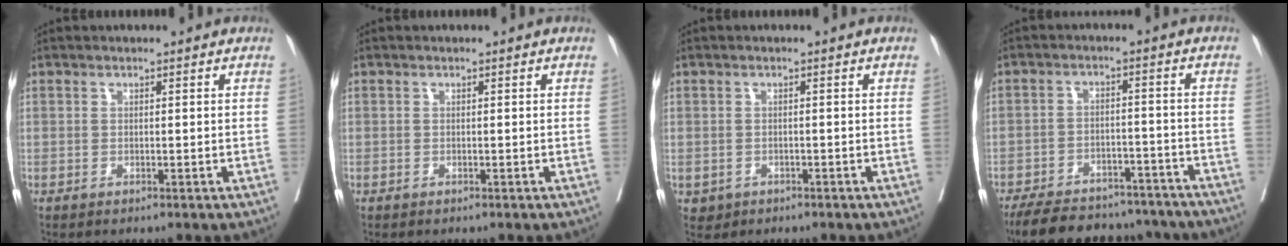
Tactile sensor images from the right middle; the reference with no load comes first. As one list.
[{"total": 0.0}, {"total": 1.8, "force": [-0.8, 1.6, 0.2], "torque": [-0.002, 0.004, -0.007]}, {"total": 19.4, "force": [-17.0, 6.5, 6.9], "torque": [-0.134, -0.003, -0.227]}]